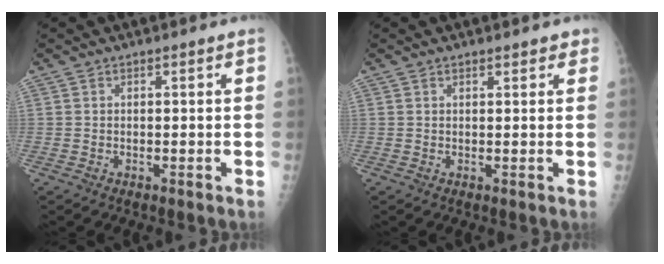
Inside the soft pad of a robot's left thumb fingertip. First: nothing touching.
{"total": 1.9, "force": [1.5, 0.9, 0.9], "torque": [0.003, -0.003, 0.013]}